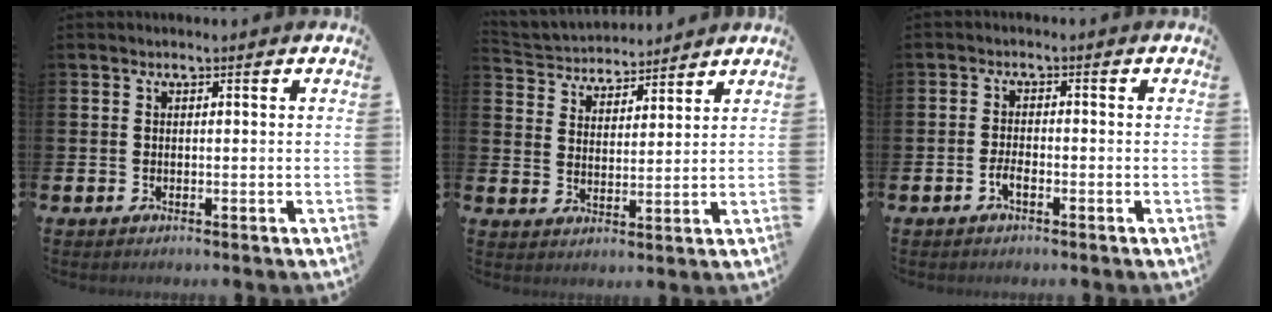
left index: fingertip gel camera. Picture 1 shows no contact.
{"total": 4.1, "force": [3.9, 1.2, -0.7], "torque": [-0.011, -0.029, 0.067]}
{"total": 1.7, "force": [-0.9, 0.7, 1.3], "torque": [-0.031, 0.003, -0.017]}